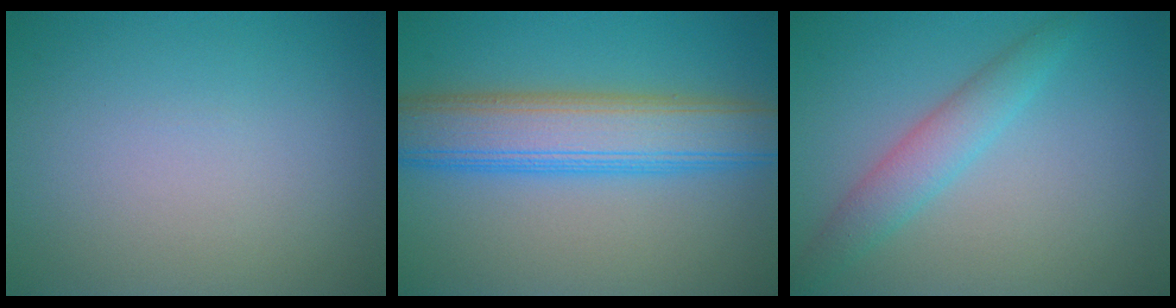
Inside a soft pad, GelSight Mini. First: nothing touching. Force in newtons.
{"total": 7.7, "press": 7.7, "slide": 0.3}
{"total": 3.0, "press": 3.0, "slide": 0.1}